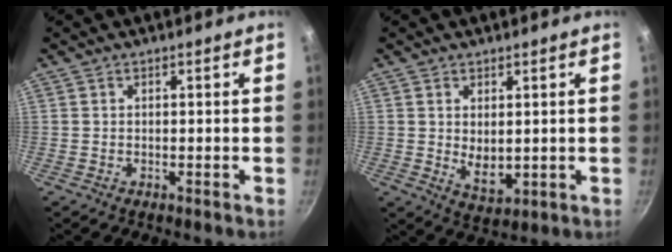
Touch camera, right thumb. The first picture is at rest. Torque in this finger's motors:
{"motor_torque": [-0.22, 0.49, 0.56, 0.28, 0.11]}